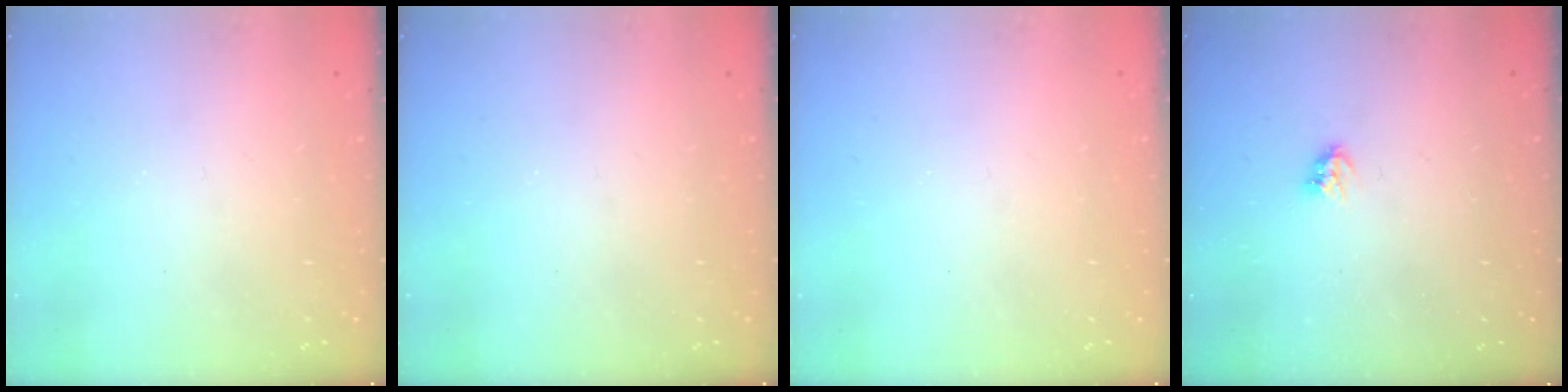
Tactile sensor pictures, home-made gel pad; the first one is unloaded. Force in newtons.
{"total": 0.0}
{"total": 0.0}
{"total": 3.5, "press": 3.4, "slide": 0.5}